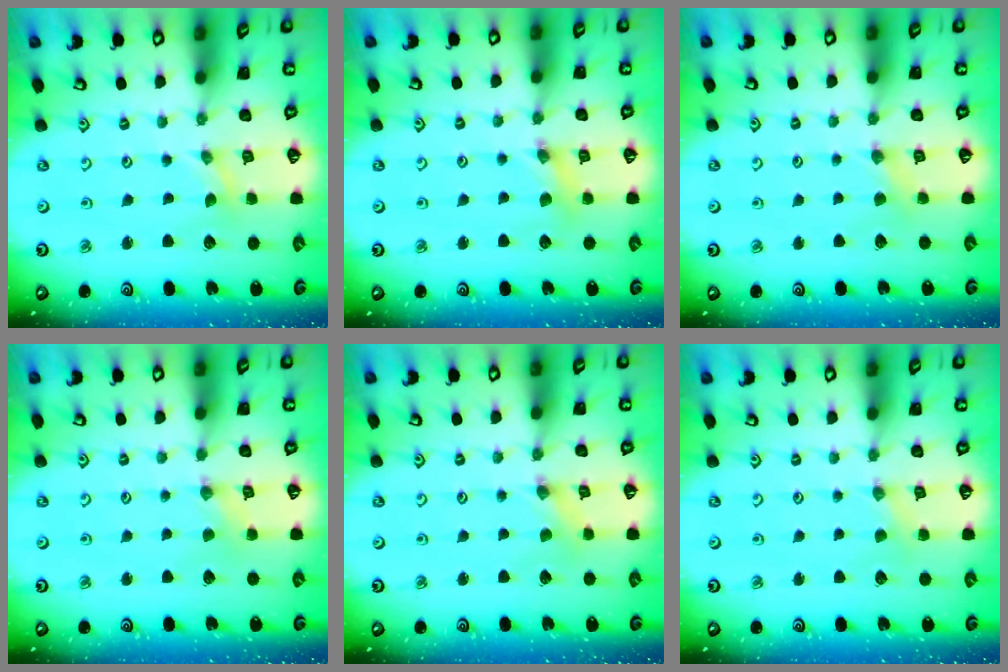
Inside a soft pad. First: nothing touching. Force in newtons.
{"total": 4.0, "press": 4.0, "slide": 0.5}
{"total": 2.2, "press": 2.2, "slide": 0.5}
{"total": 1.3, "press": 1.3, "slide": 0.2}
{"total": 1.2, "press": 1.2, "slide": 0.2}
{"total": 2.2, "press": 2.2, "slide": 0.4}